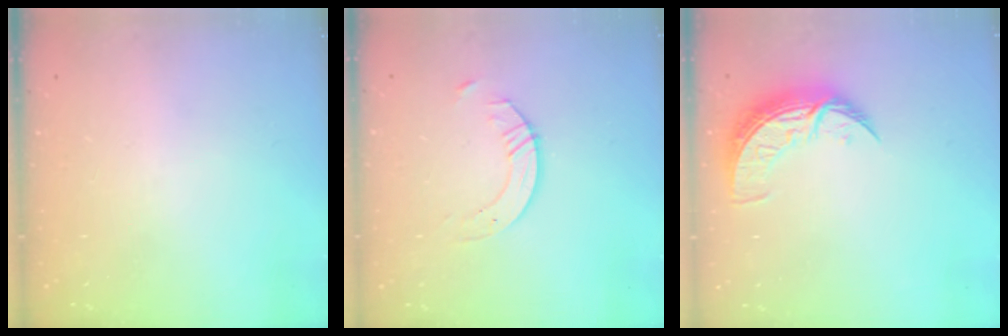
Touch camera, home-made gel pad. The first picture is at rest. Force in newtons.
{"total": 5.0, "press": 5.0, "slide": 0.5}
{"total": 8.6, "press": 8.5, "slide": 0.8}